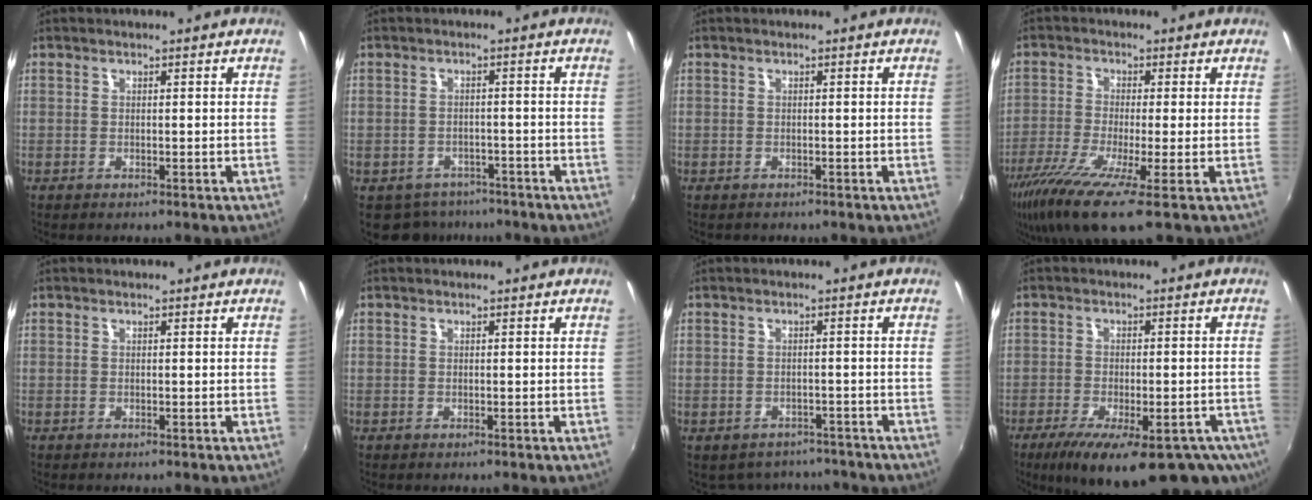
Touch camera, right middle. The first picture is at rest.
{"total": 8.9, "force": [-6.0, 6.0, 2.7], "torque": [-0.079, -0.007, -0.080]}
{"total": 1.3, "force": [-0.5, 1.2, 0.3], "torque": [-0.005, -0.001, -0.005]}
{"total": 11.6, "force": [-6.2, 1.3, 9.7], "torque": [-0.211, -0.043, -0.117]}
{"total": 0.0}
{"total": 0.0}
{"total": 8.2, "force": [-6.2, 4.9, 2.3], "torque": [-0.060, -0.005, -0.079]}
{"total": 20.9, "force": [-12.0, 7.8, 15.3], "torque": [-0.261, -0.053, -0.159]}